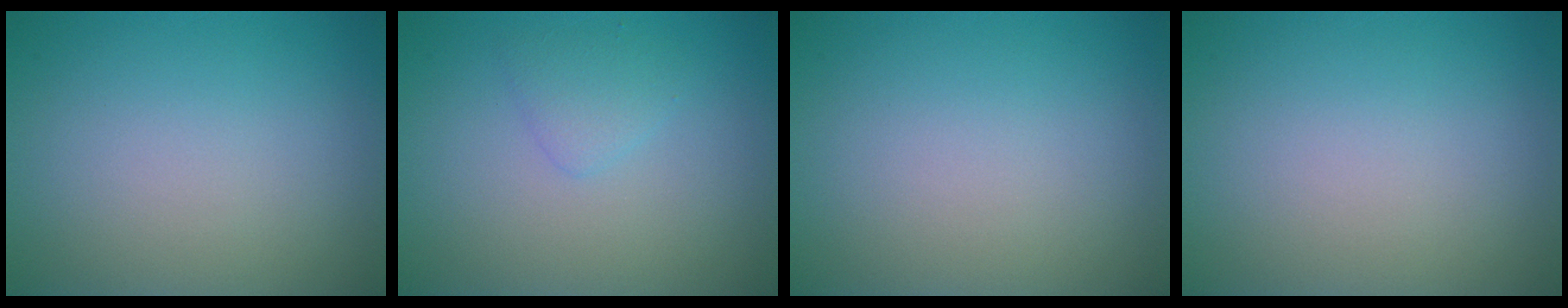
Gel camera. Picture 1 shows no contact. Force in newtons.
{"total": 1.4, "press": 1.4, "slide": 0.0}
{"total": 0.0}
{"total": 0.0}